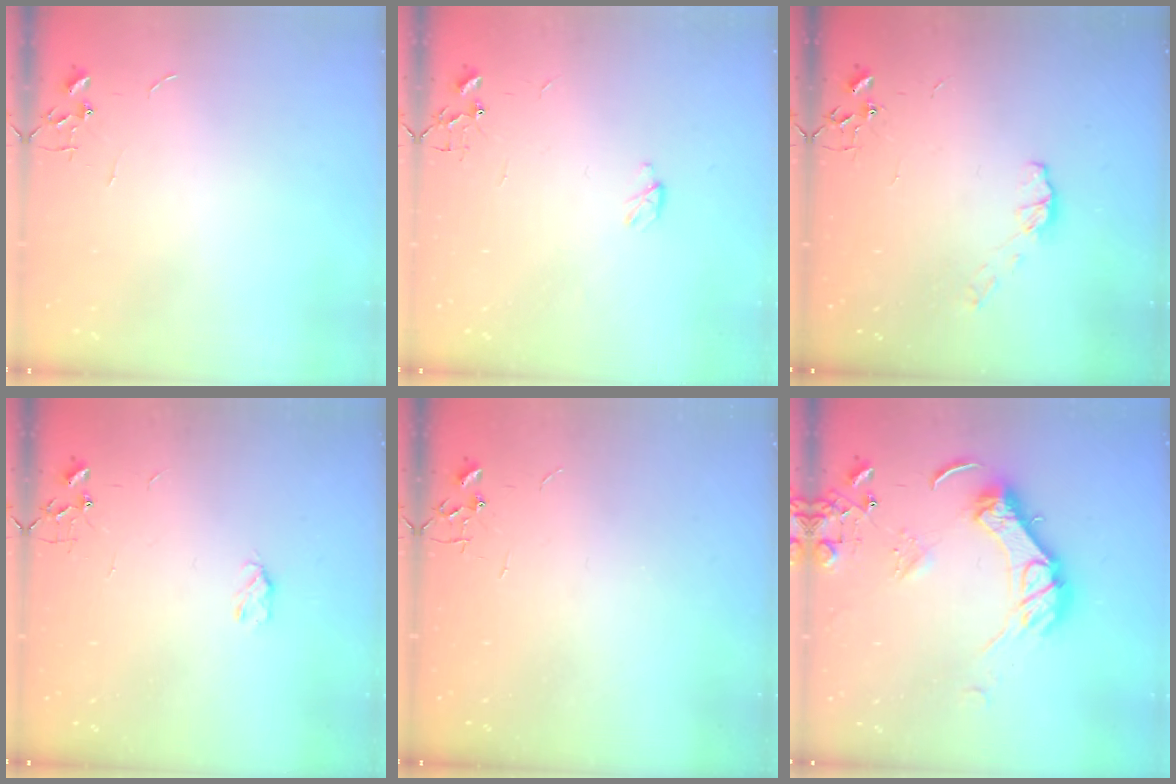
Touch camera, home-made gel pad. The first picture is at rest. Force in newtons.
{"total": 3.3, "press": 3.2, "slide": 0.4}
{"total": 5.8, "press": 5.7, "slide": 0.4}
{"total": 3.9, "press": 3.9, "slide": 0.5}
{"total": 0.0}
{"total": 15.3, "press": 15.2, "slide": 1.7}